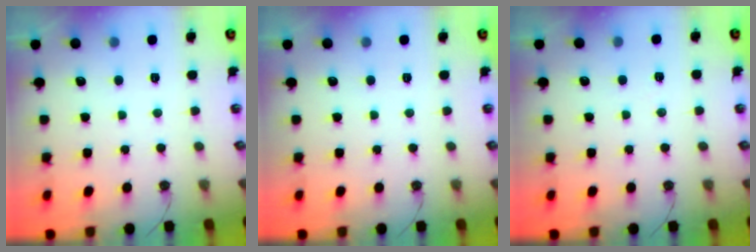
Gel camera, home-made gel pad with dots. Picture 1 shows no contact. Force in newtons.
{"total": 0.0}
{"total": 3.4, "press": 2.6, "slide": 2.1}